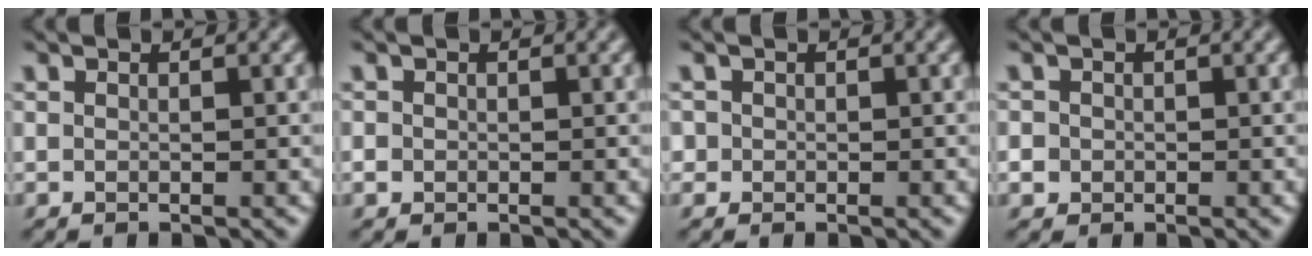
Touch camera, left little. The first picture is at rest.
{"total": 0.8, "force": [-0.2, 0.8, 0.2], "torque": [0.000, -0.002, -0.005]}
{"total": 1.0, "force": [-0.1, 1.0, 0.2], "torque": [0.003, -0.001, -0.003]}
{"total": 2.3, "force": [-0.4, 2.2, 0.6], "torque": [-0.009, 0.011, -0.017]}